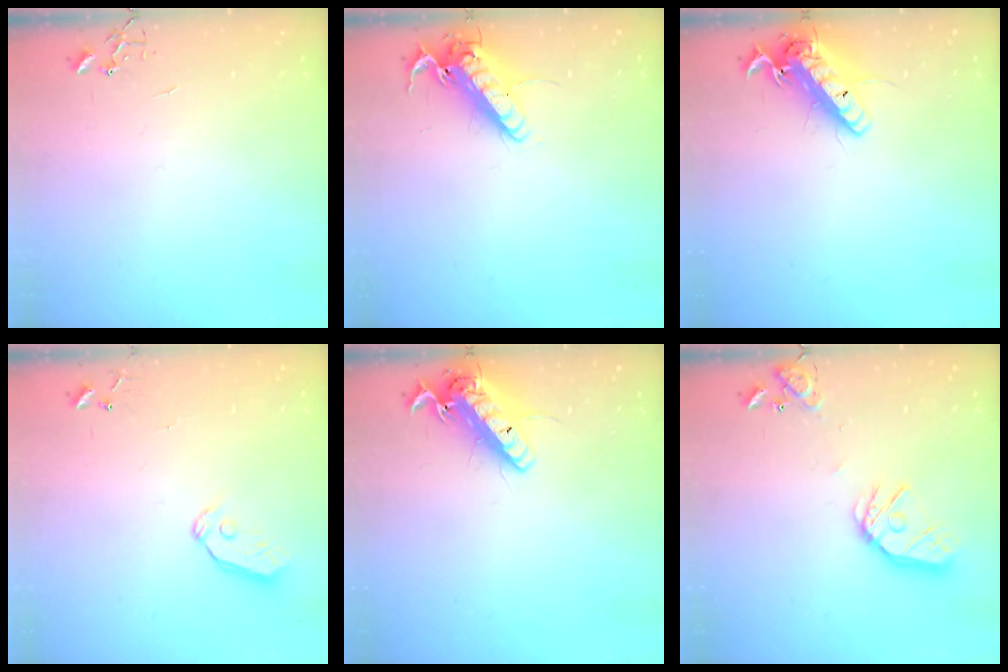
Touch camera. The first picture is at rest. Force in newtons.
{"total": 13.8, "press": 13.7, "slide": 2.0}
{"total": 15.1, "press": 14.8, "slide": 3.3}
{"total": 4.4, "press": 4.4, "slide": 0.5}
{"total": 15.1, "press": 14.8, "slide": 3.3}
{"total": 15.4, "press": 15.3, "slide": 2.1}